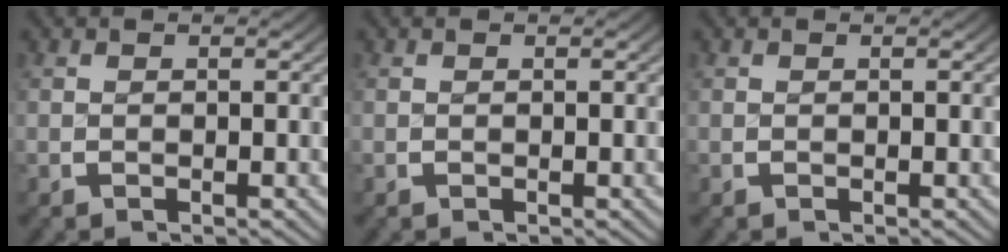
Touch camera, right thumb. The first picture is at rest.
{"total": 0.0}
{"total": 0.0}